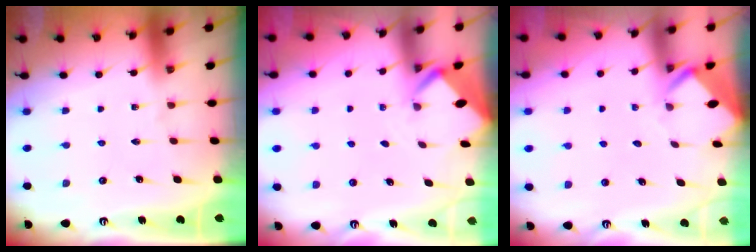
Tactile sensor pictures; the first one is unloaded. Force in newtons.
{"total": 2.0, "press": 2.0, "slide": 0.2}
{"total": 3.4, "press": 3.4, "slide": 0.2}